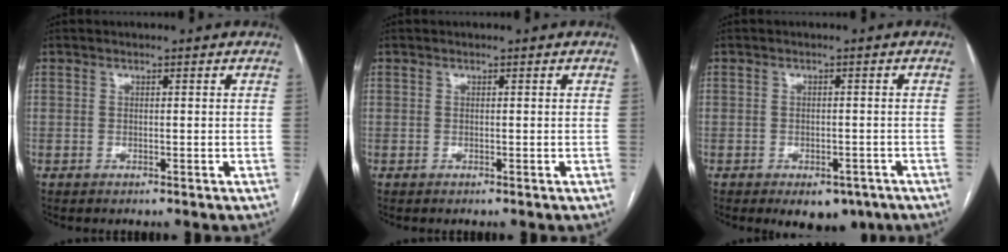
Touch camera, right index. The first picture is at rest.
{"total": 0.0}
{"total": 5.9, "force": [-3.9, 3.5, 2.7], "torque": [-0.016, 0.003, -0.046]}